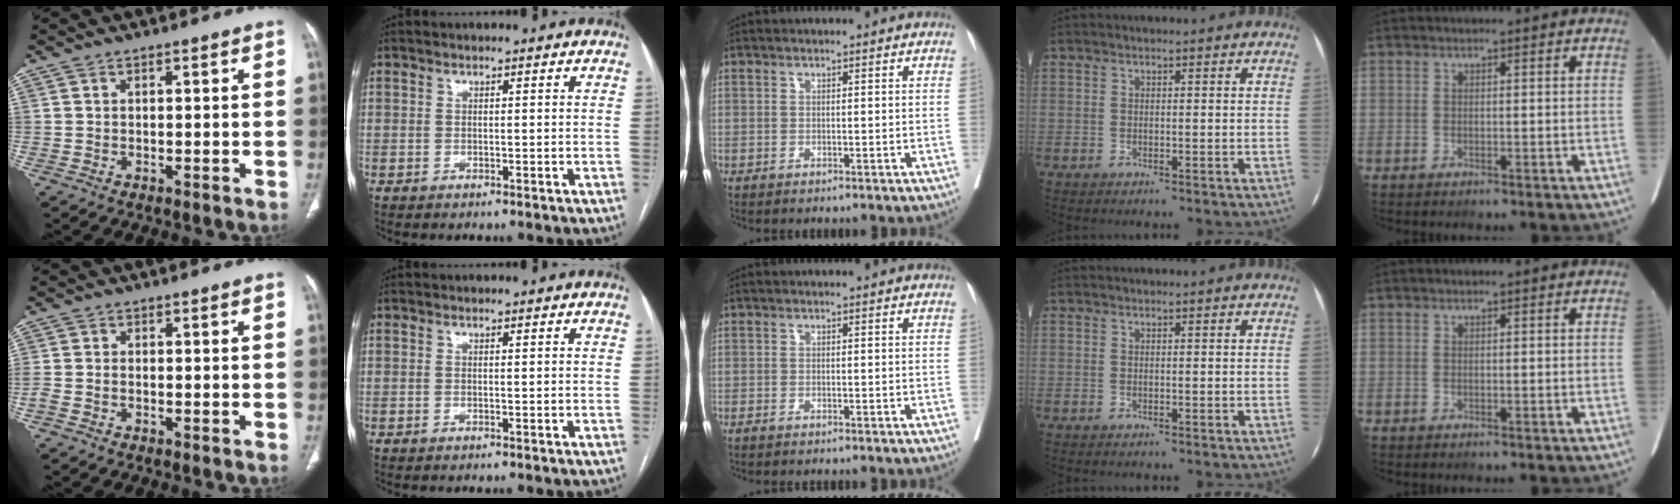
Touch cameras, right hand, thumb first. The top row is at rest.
{"thumb": {"total": 2.1, "force": [-0.8, 1.3, 1.4], "torque": [-0.044, 0.008, -0.015]}, "middle": {"total": 0.7, "force": [-0.7, 0.2, 0.3], "torque": [-0.011, -0.002, -0.012]}}